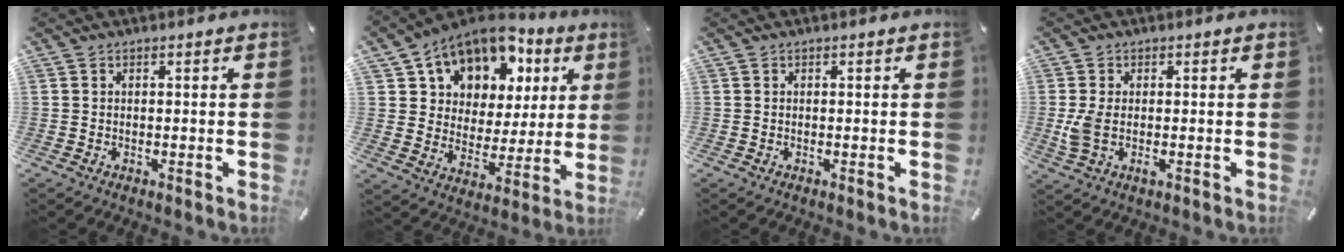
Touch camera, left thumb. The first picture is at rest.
{"total": 14.1, "force": [8.5, 10.3, 4.6], "torque": [-0.087, -0.058, 0.156]}
{"total": 0.0}
{"total": 4.8, "force": [-0.2, 2.7, 4.0], "torque": [-0.075, -0.010, -0.007]}